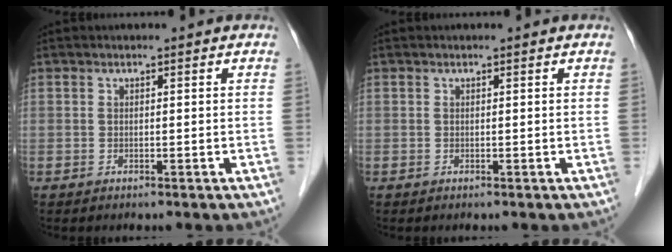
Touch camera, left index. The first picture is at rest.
{"total": 0.0}